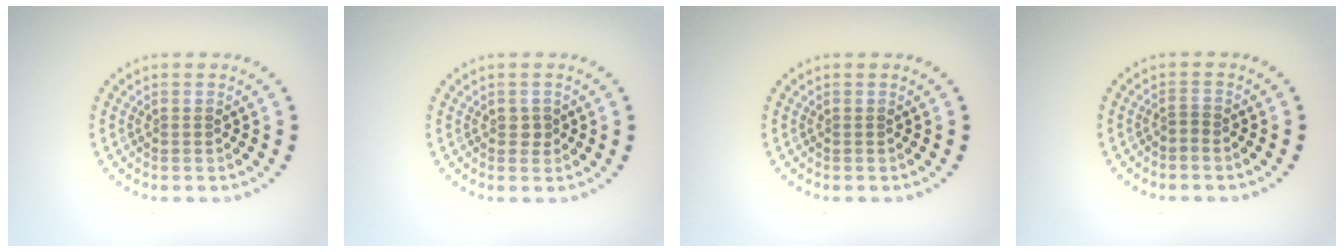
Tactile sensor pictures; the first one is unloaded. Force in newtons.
{"total": 1.0, "press": 1.0, "slide": 0.2}
{"total": 0.0}
{"total": 0.6, "press": 0.3, "slide": 0.6}